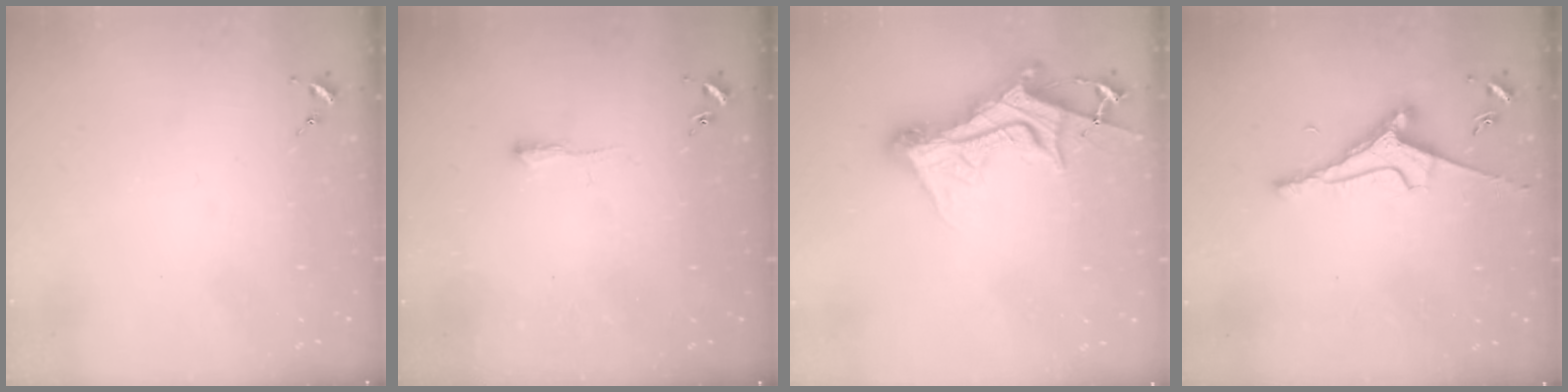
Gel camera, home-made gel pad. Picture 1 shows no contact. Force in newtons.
{"total": 2.5, "press": 2.5, "slide": 0.4}
{"total": 13.9, "press": 13.9, "slide": 1.2}
{"total": 7.6, "press": 7.5, "slide": 1.2}